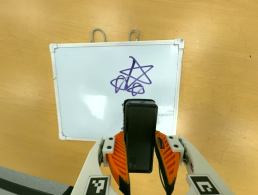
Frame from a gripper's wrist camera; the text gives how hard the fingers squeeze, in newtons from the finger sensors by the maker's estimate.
{"total": 6.3, "left": 4.1, "right": 8.4}